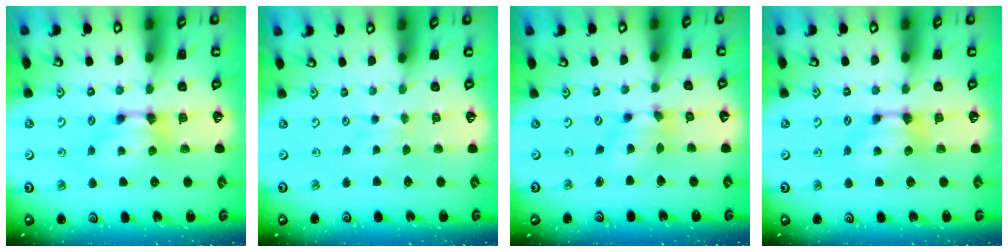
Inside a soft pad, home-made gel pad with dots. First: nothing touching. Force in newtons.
{"total": 3.4, "press": 3.4, "slide": 0.4}
{"total": 3.3, "press": 2.8, "slide": 1.6}
{"total": 0.0}